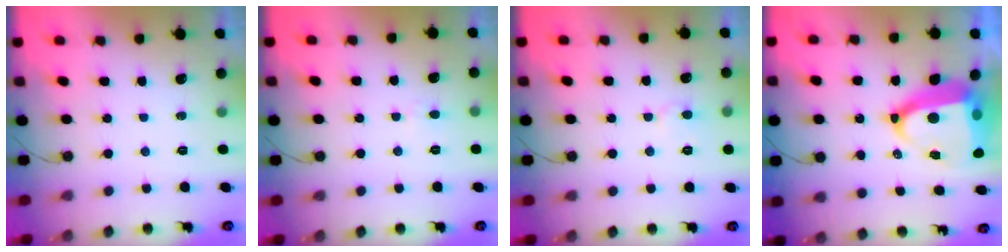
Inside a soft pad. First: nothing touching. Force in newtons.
{"total": 3.1, "press": 3.0, "slide": 0.3}
{"total": 5.7, "press": 5.7, "slide": 0.4}
{"total": 15.4, "press": 15.3, "slide": 1.8}